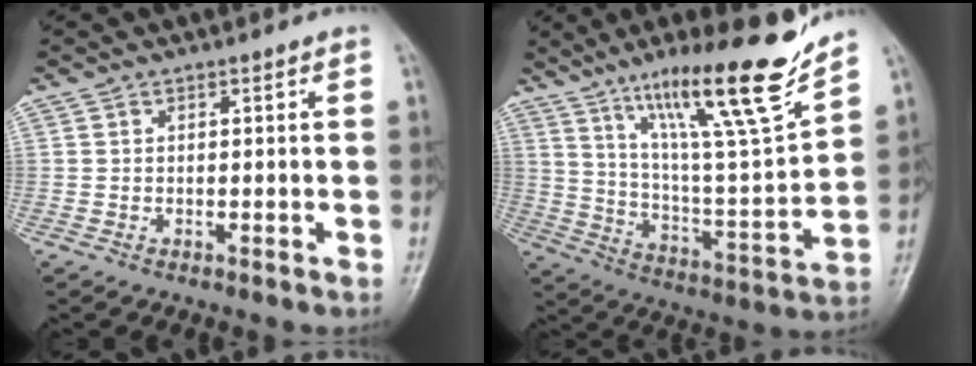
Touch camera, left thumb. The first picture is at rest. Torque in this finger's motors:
{"motor_torque": [0.25, 0.23, 1.42, -1.35, 0.29]}